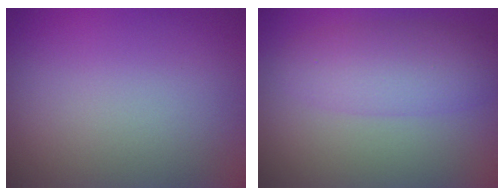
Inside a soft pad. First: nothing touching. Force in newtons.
{"total": 4.3, "press": 4.3, "slide": 0.1}